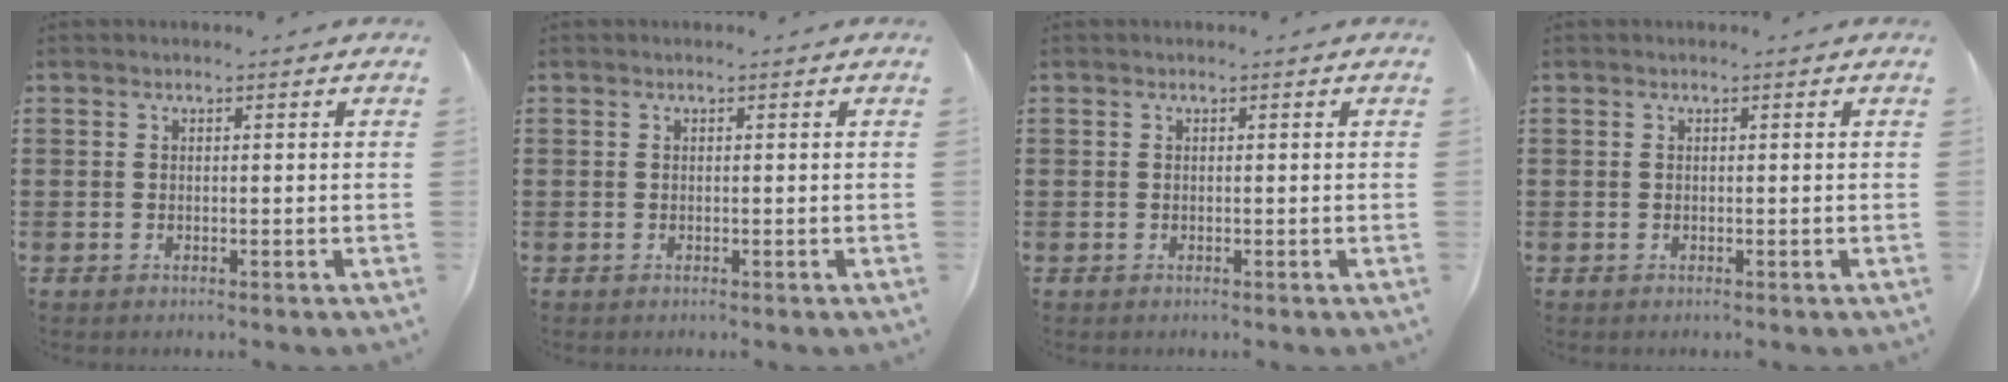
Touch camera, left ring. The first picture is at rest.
{"total": 0.0}
{"total": 0.0}
{"total": 0.0}